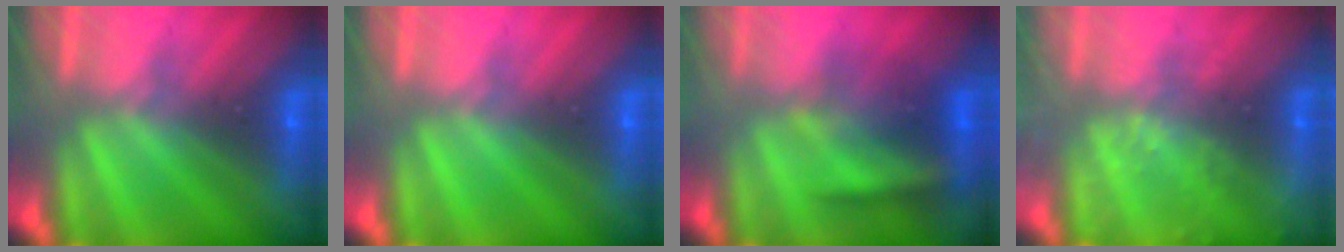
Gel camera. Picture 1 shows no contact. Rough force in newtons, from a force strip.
{"total": 0.0}
{"total": 3.6}
{"total": 2.5}